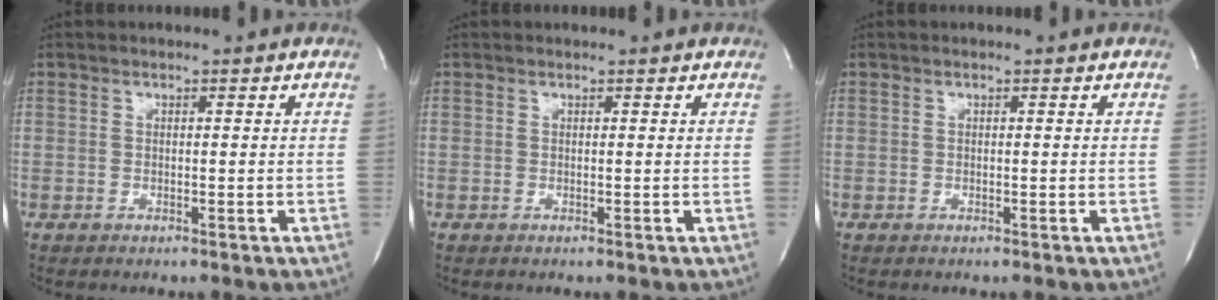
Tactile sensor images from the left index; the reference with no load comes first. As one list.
[{"total": 0.5, "force": [0.5, 0.0, 0.0], "torque": [0.000, 0.003, 0.005]}, {"total": 0.0}]